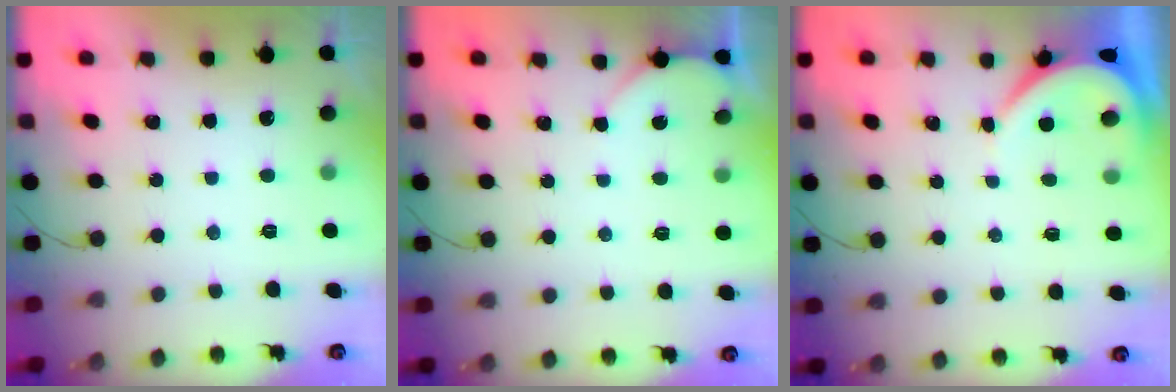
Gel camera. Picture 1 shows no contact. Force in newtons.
{"total": 1.9, "press": 1.9, "slide": 0.3}
{"total": 3.4, "press": 3.4, "slide": 0.5}